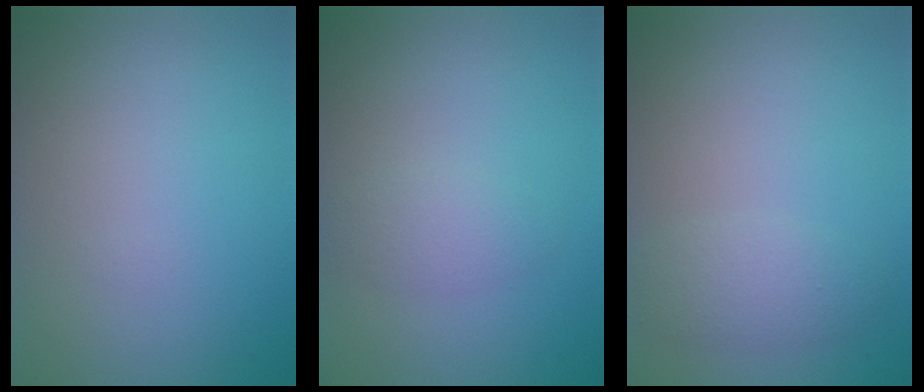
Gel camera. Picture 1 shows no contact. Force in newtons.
{"total": 1.8, "press": 1.8, "slide": 0.0}
{"total": 2.1, "press": 2.1, "slide": 0.1}